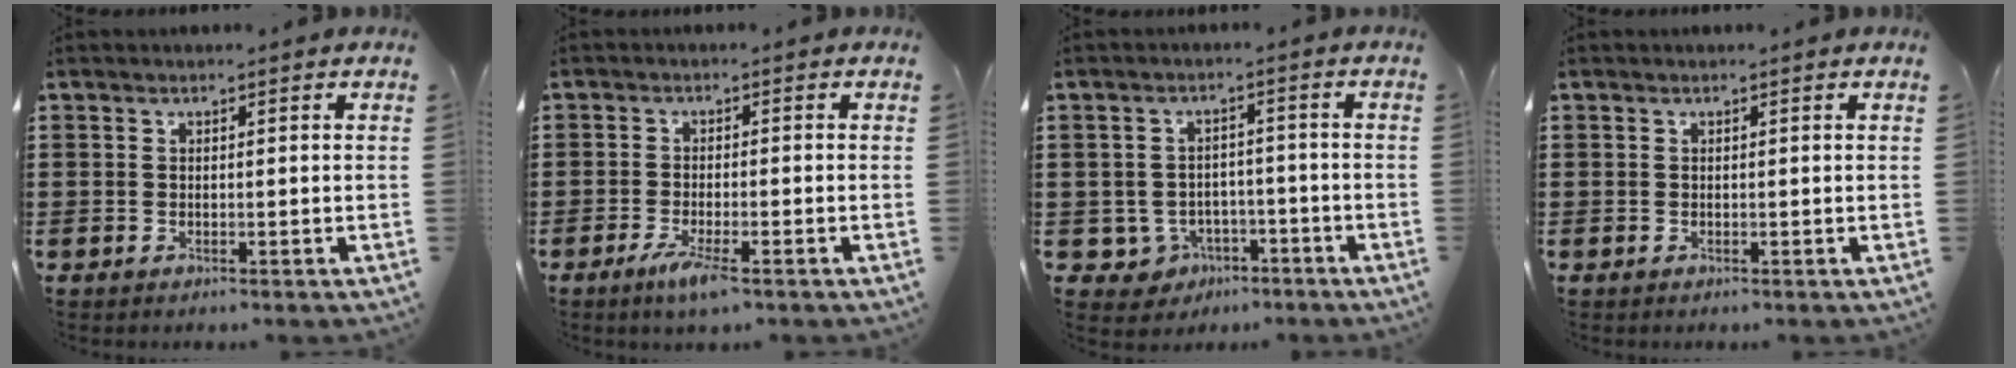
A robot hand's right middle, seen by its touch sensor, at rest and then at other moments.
{"total": 3.8, "force": [-2.1, 0.4, 3.1], "torque": [-0.064, -0.009, -0.039]}
{"total": 3.6, "force": [-2.3, 2.6, 0.7], "torque": [-0.024, 0.006, -0.048]}
{"total": 0.0}